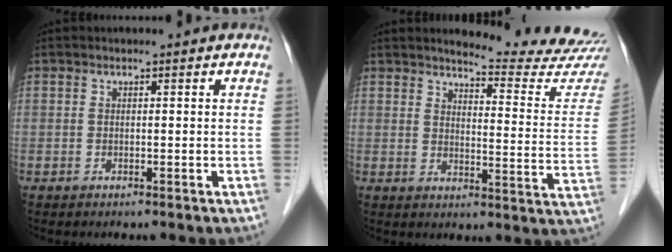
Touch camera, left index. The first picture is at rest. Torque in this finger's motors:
{"motor_torque": [0.60, -0.64, 0.03, 0.01]}